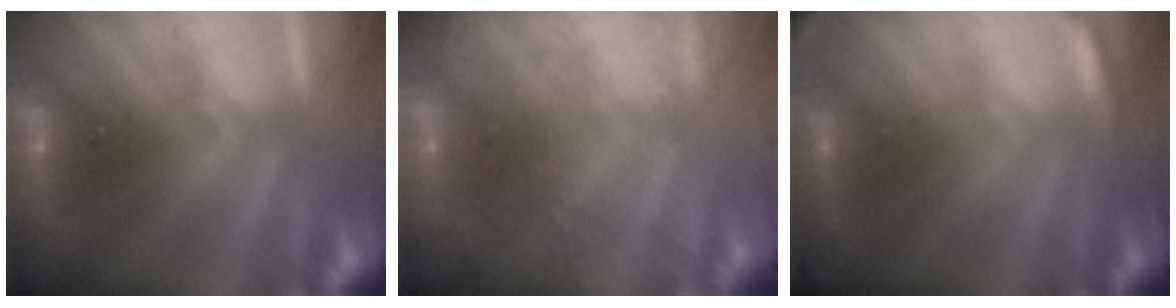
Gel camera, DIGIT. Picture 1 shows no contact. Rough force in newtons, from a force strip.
{"total": 9.5}
{"total": 2.7}